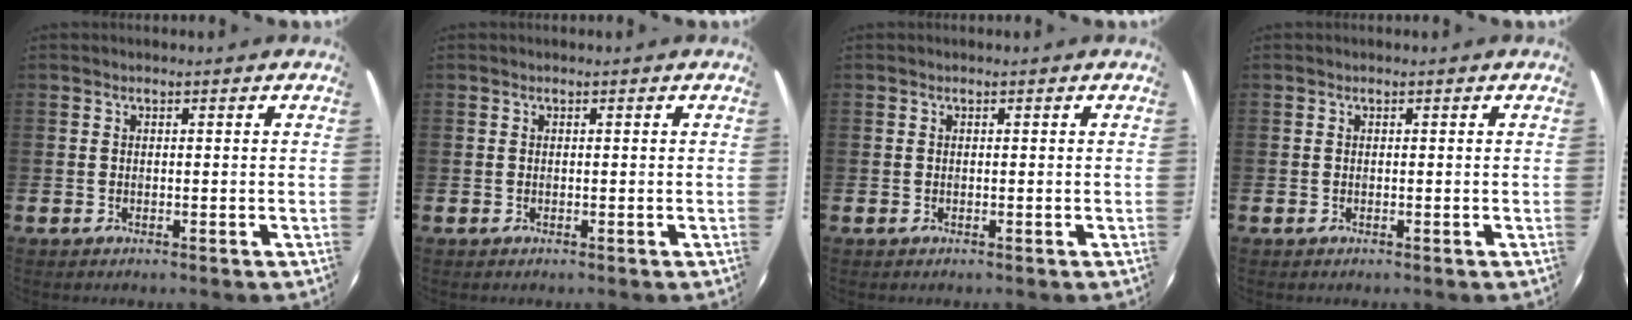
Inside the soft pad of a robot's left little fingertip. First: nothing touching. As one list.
[{"total": 0.0}, {"total": 0.0}, {"total": 0.0}]